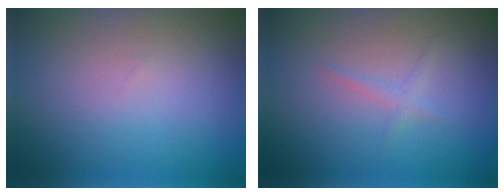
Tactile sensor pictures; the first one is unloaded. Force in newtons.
{"total": 0.9, "press": 0.9, "slide": 0.0}